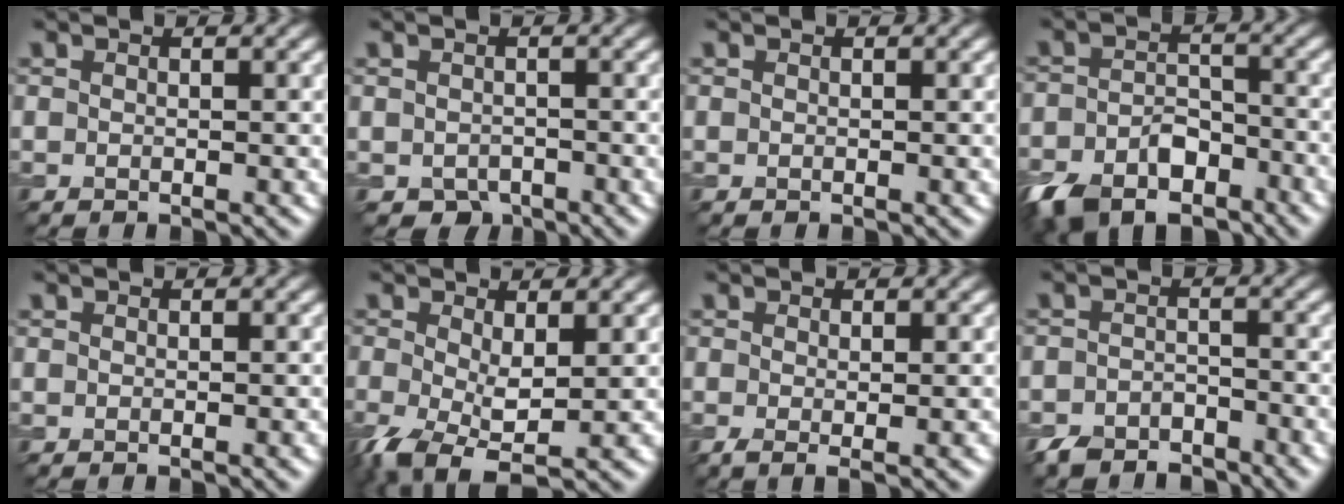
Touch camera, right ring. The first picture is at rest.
{"total": 2.1, "force": [-1.2, 1.5, 0.7], "torque": [-0.010, -0.008, -0.023]}
{"total": 0.0}
{"total": 6.6, "force": [-4.3, 3.6, 3.4], "torque": [-0.063, -0.007, -0.081]}
{"total": 0.5, "force": [-0.2, 0.0, 0.5], "torque": [-0.006, 0.001, -0.003]}
{"total": 5.1, "force": [-1.3, 2.5, 4.2], "torque": [-0.105, -0.014, -0.027]}
{"total": 1.6, "force": [-0.3, 0.2, 1.5], "torque": [-0.028, -0.009, -0.006]}
{"total": 3.7, "force": [-3.2, 1.5, 0.9], "torque": [-0.014, -0.001, -0.066]}